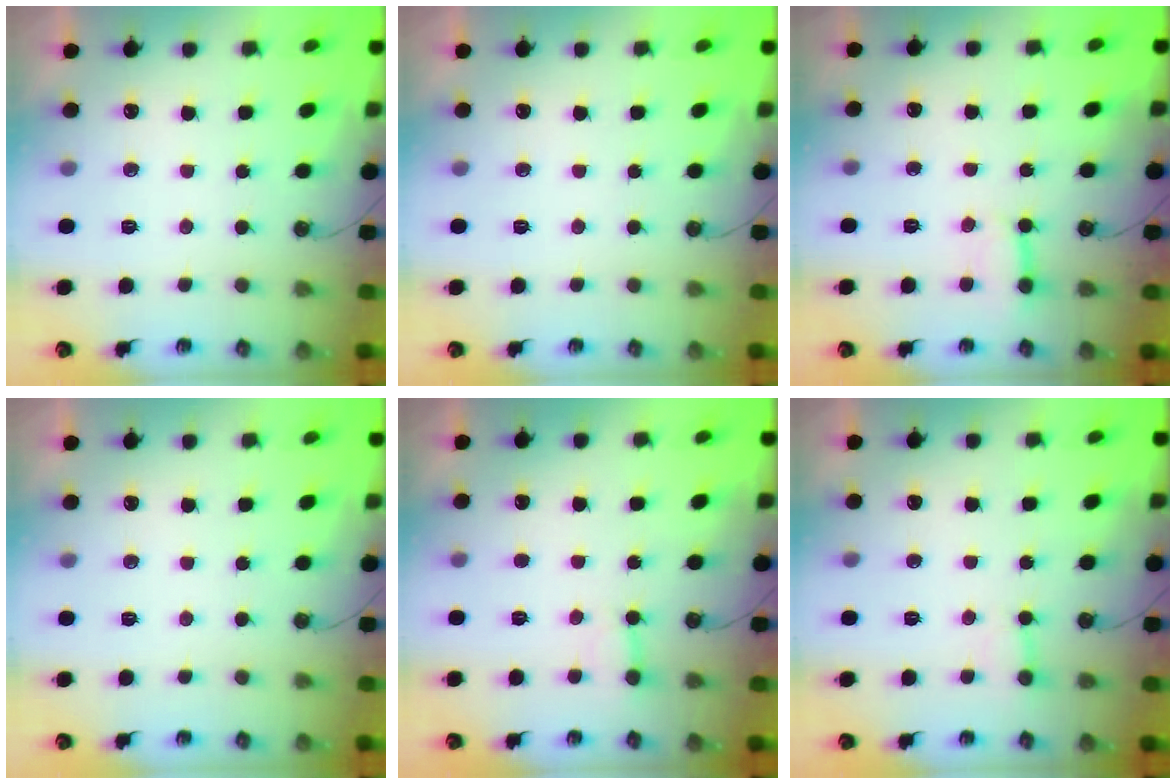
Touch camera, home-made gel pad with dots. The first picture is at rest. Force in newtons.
{"total": 0.0}
{"total": 3.8, "press": 3.7, "slide": 0.4}
{"total": 0.0}
{"total": 4.0, "press": 4.0, "slide": 0.5}
{"total": 4.6, "press": 4.6, "slide": 0.4}